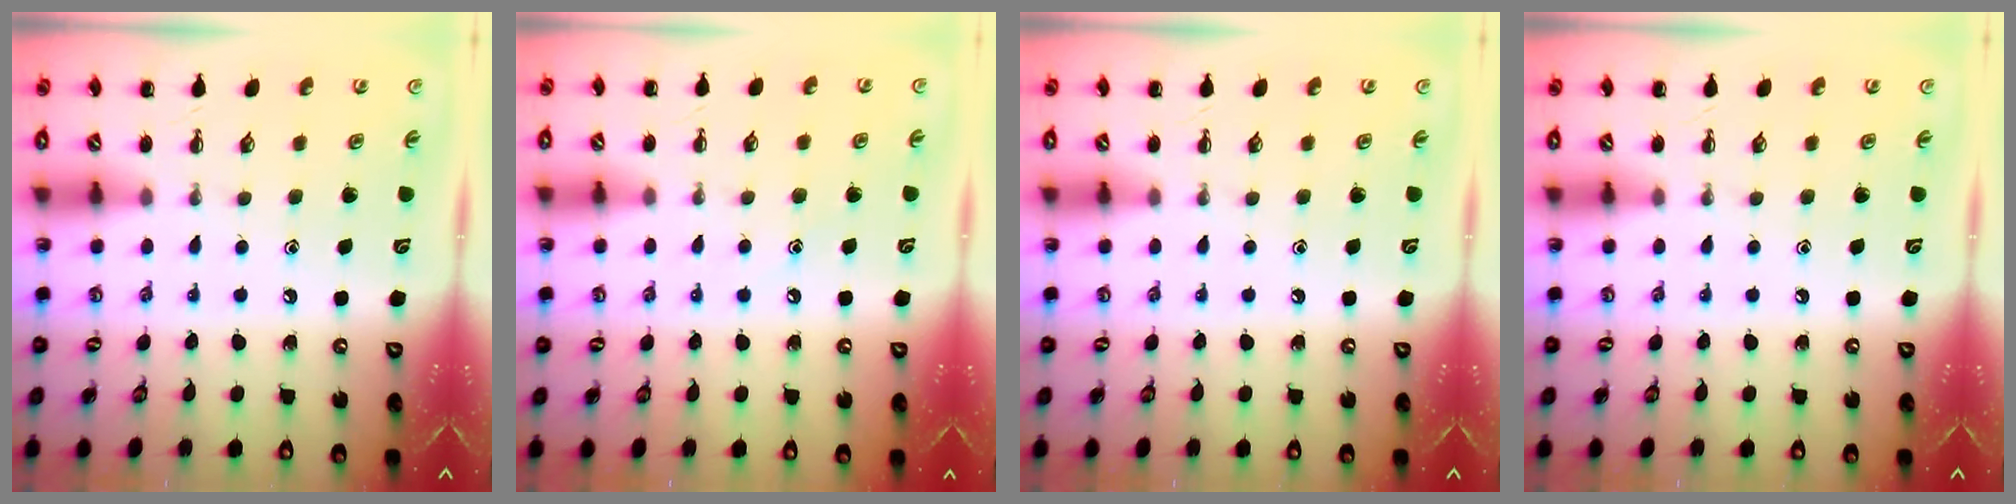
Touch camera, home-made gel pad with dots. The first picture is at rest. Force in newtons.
{"total": 6.3, "press": 6.0, "slide": 1.8}
{"total": 0.0}
{"total": 0.0}